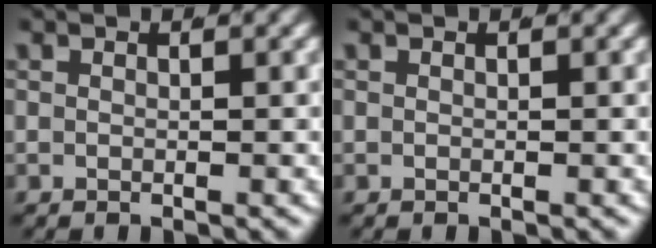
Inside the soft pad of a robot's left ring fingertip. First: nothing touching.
{"total": 0.0}